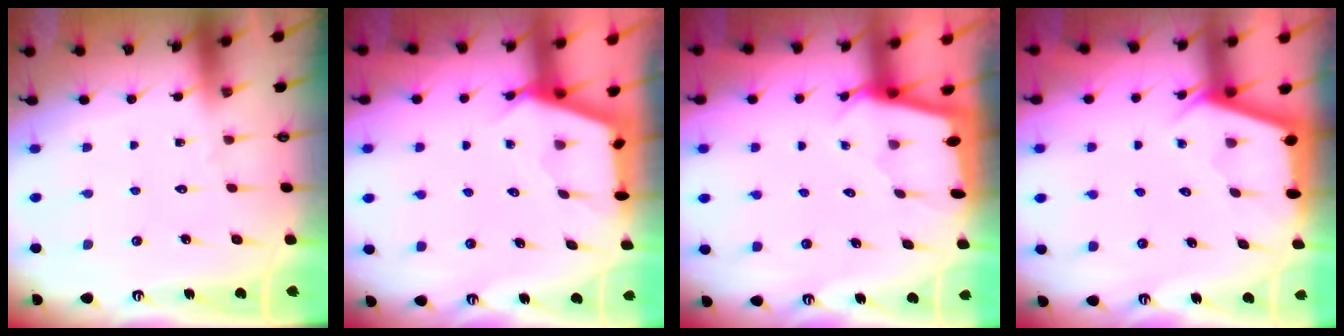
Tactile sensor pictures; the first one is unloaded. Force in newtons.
{"total": 2.5, "press": 2.5, "slide": 0.4}
{"total": 1.6, "press": 1.6, "slide": 0.2}
{"total": 2.7, "press": 2.6, "slide": 0.3}